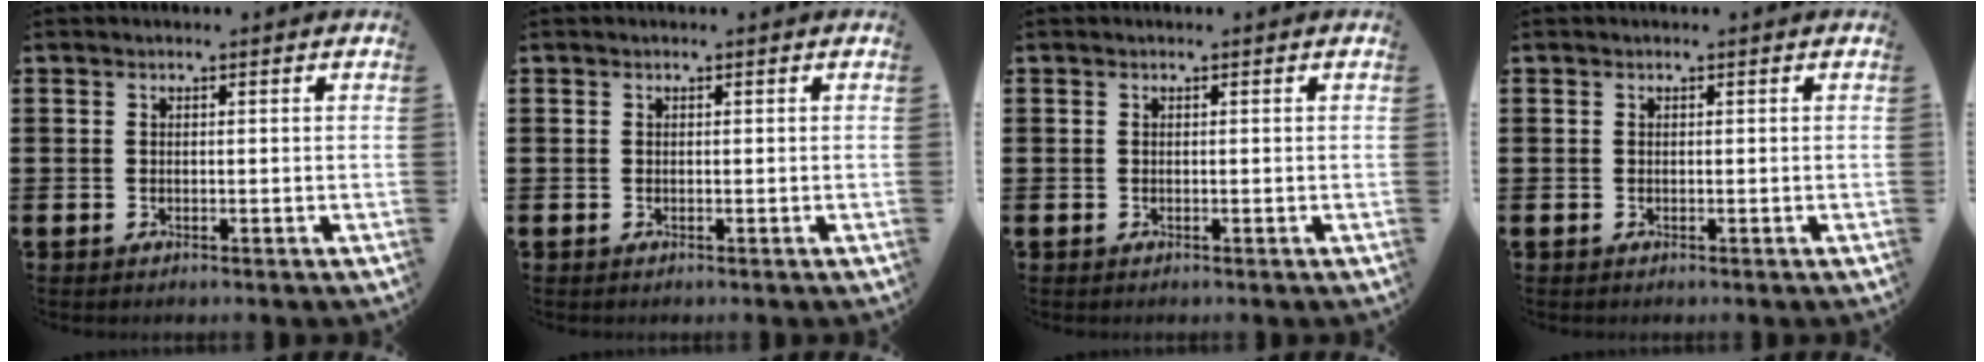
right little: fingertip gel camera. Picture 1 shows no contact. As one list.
[{"total": 0.0}, {"total": 0.0}, {"total": 0.0}]